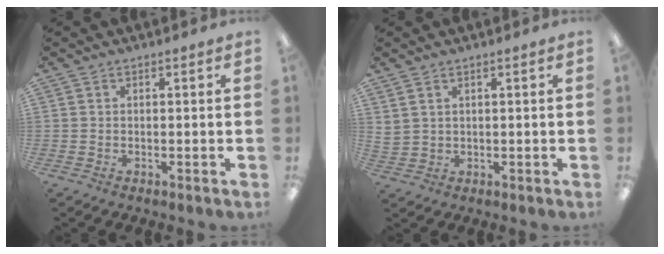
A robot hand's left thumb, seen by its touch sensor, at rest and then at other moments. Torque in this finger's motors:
{"motor_torque": [0.40, 1.88, 0.09, 0.09, 0.24]}